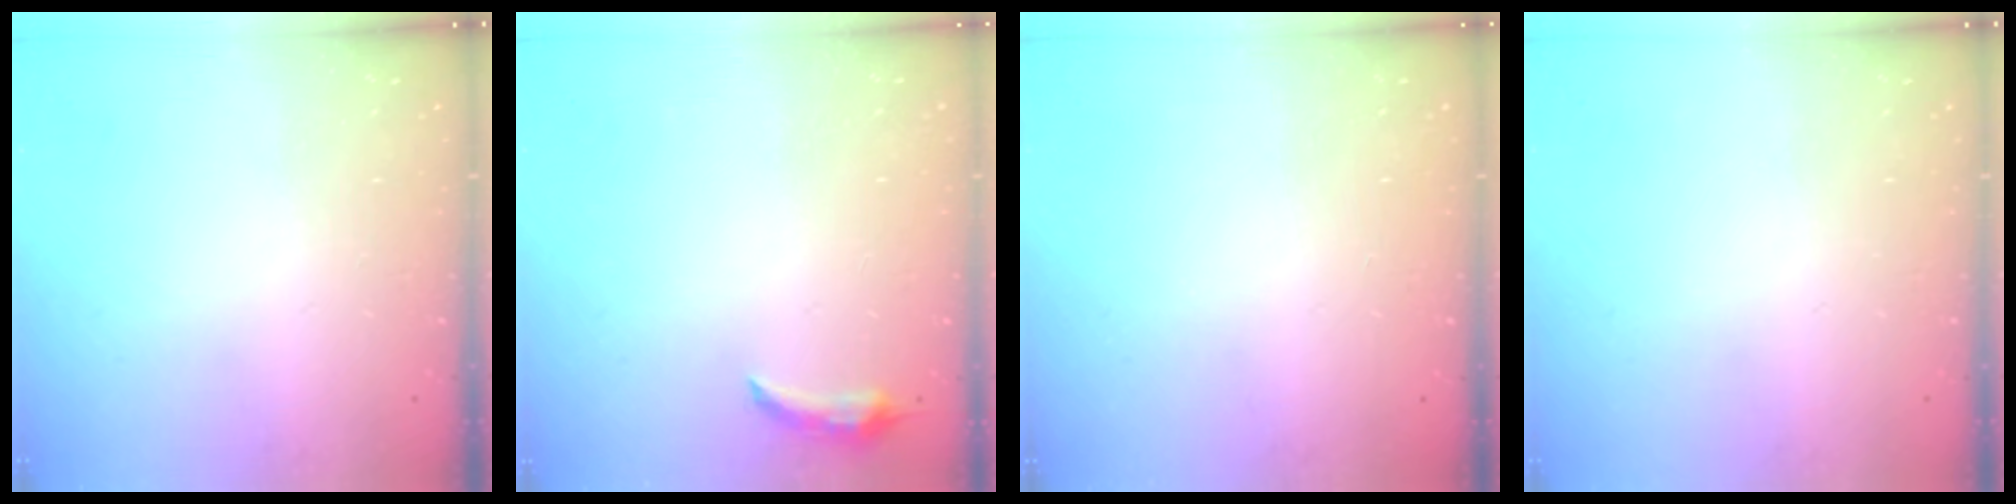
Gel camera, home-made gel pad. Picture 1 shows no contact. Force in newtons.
{"total": 5.4, "press": 4.6, "slide": 2.8}
{"total": 0.0}
{"total": 0.0}